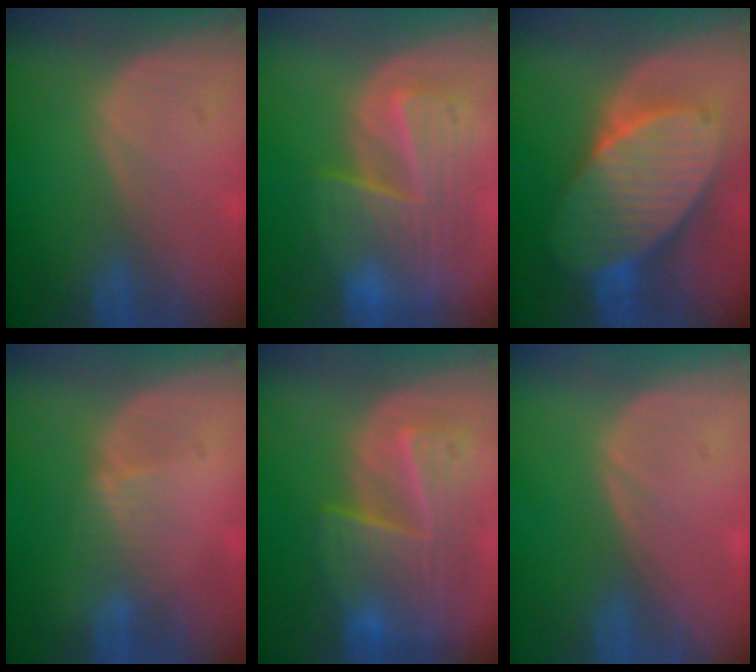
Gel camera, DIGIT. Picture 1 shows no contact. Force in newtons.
{"total": 10.0, "press": 8.6, "slide": 5.0}
{"total": 10.9, "press": 10.9, "slide": 0.6}
{"total": 1.6, "press": 1.6, "slide": 0.3}
{"total": 9.5, "press": 8.4, "slide": 4.4}
{"total": 0.0}